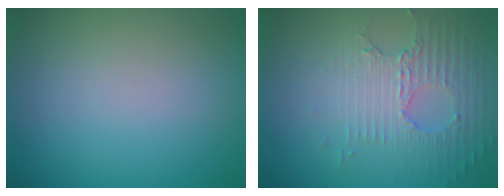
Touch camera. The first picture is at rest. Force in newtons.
{"total": 5.2, "press": 3.4, "slide": 3.9}